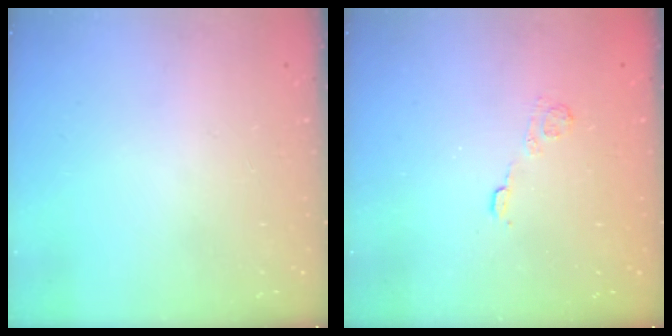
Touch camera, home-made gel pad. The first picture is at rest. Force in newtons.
{"total": 4.0, "press": 3.8, "slide": 1.3}